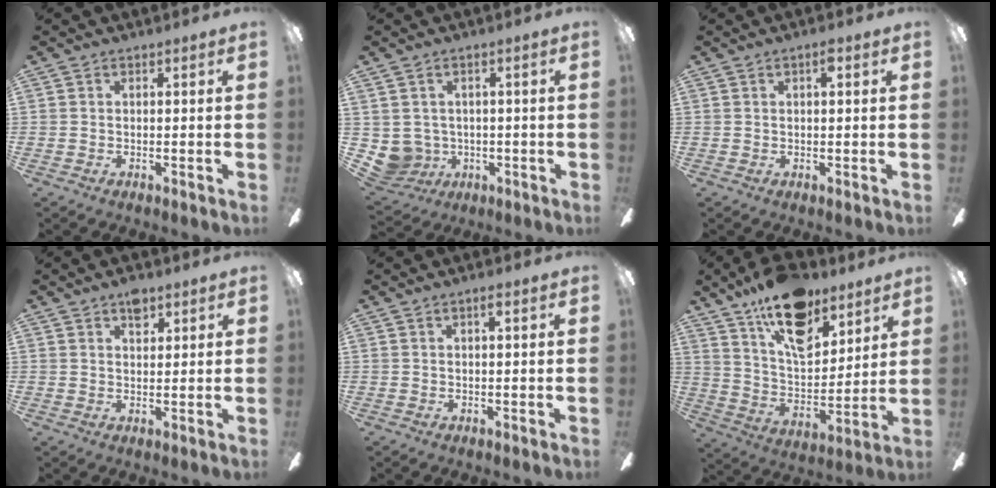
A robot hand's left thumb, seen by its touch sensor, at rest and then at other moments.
{"total": 5.2, "force": [0.6, 5.1, 0.8], "torque": [-0.062, -0.009, 0.014]}
{"total": 2.1, "force": [1.1, 0.7, 1.7], "torque": [-0.028, 0.002, 0.016]}
{"total": 4.4, "force": [2.9, 2.4, 2.2], "torque": [-0.018, -0.011, 0.048]}
{"total": 1.4, "force": [0.9, 0.3, 1.1], "torque": [-0.016, 0.000, 0.012]}
{"total": 19.1, "force": [13.0, 9.2, 10.5], "torque": [-0.173, -0.069, 0.228]}